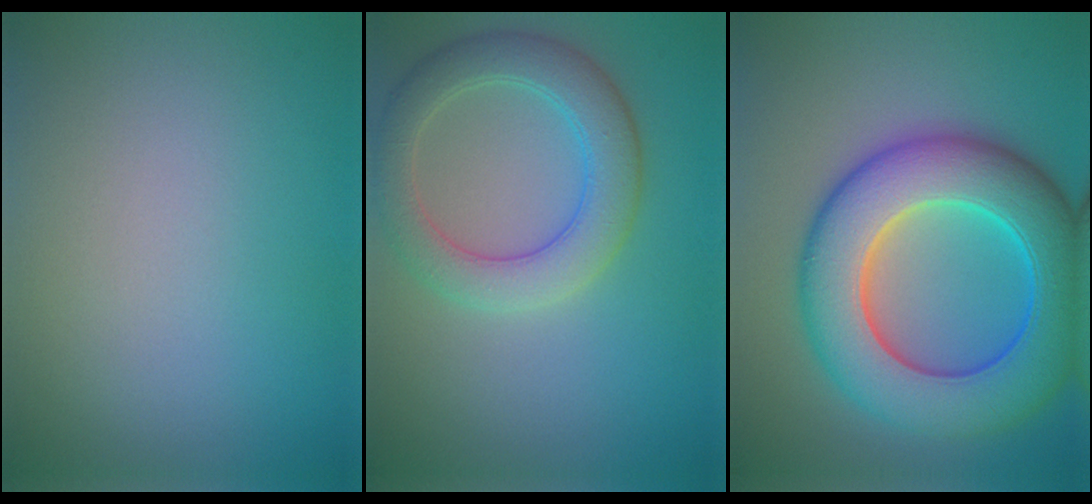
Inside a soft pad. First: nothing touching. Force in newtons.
{"total": 5.1, "press": 5.1, "slide": 0.4}
{"total": 12.0, "press": 12.0, "slide": 0.2}